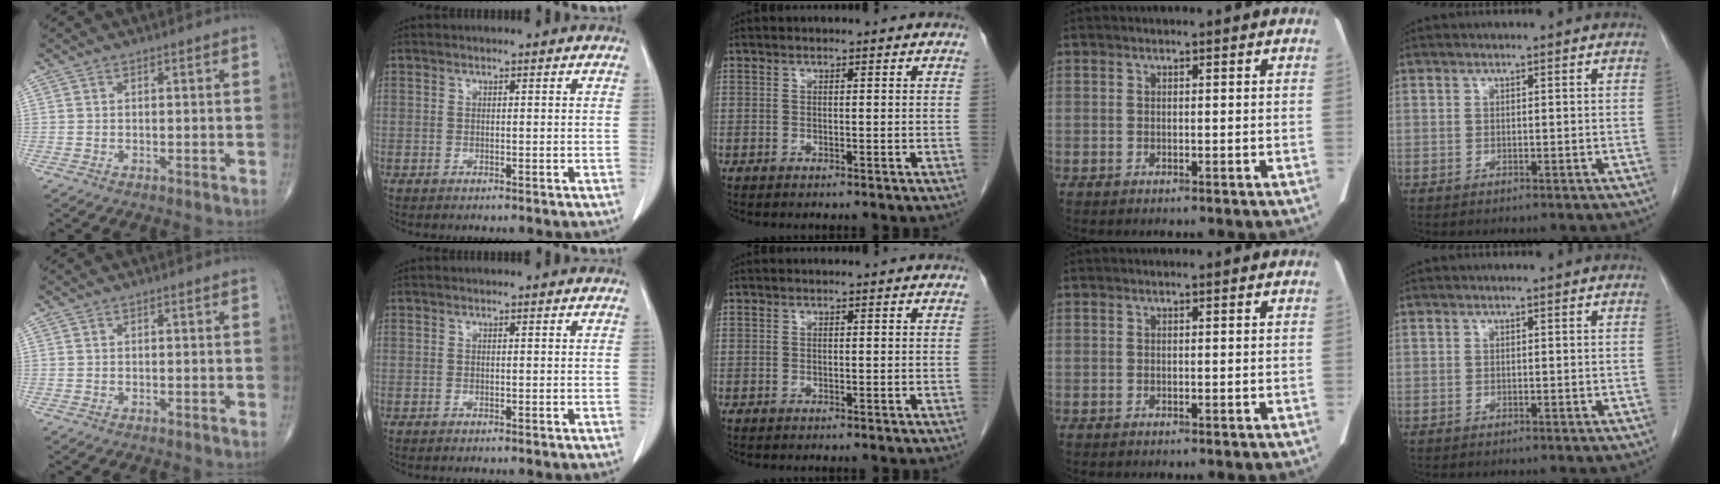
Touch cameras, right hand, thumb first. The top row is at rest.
{}